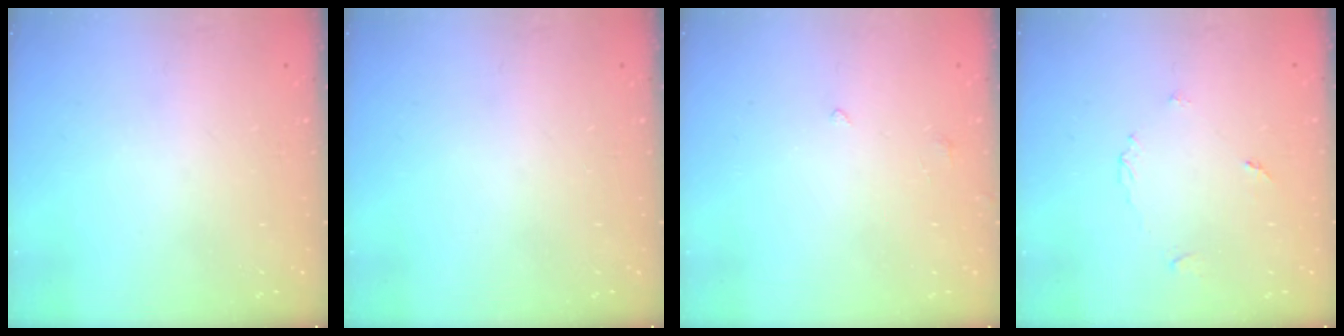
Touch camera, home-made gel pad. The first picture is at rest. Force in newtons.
{"total": 0.0}
{"total": 0.0}
{"total": 3.8, "press": 3.8, "slide": 0.5}